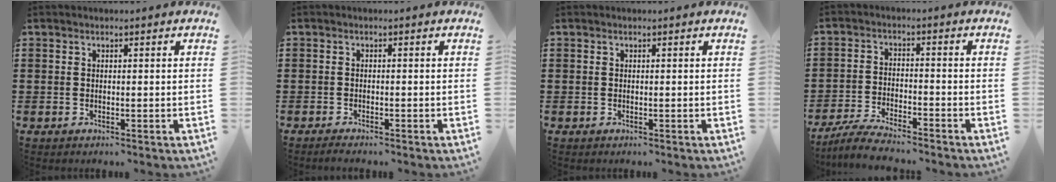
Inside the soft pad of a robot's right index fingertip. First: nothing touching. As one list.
[{"total": 1.0, "force": [-1.0, -0.1, 0.2], "torque": [-0.006, -0.005, -0.019]}, {"total": 0.0}, {"total": 4.7, "force": [-4.5, 0.2, 1.6], "torque": [-0.041, -0.006, -0.090]}]